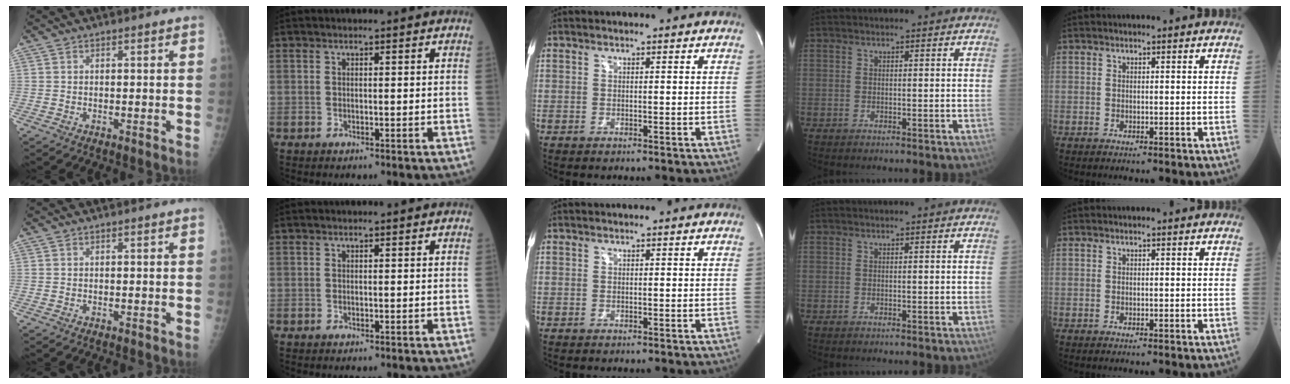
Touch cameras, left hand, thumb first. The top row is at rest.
{}